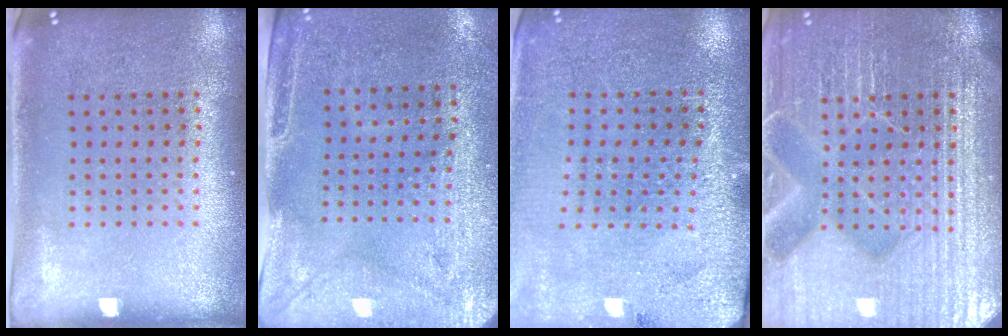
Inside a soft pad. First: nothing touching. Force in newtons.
{"total": 2.9, "press": 2.4, "slide": 1.5}
{"total": 2.8, "press": 2.8, "slide": 0.1}
{"total": 7.1, "press": 7.1, "slide": 0.9}